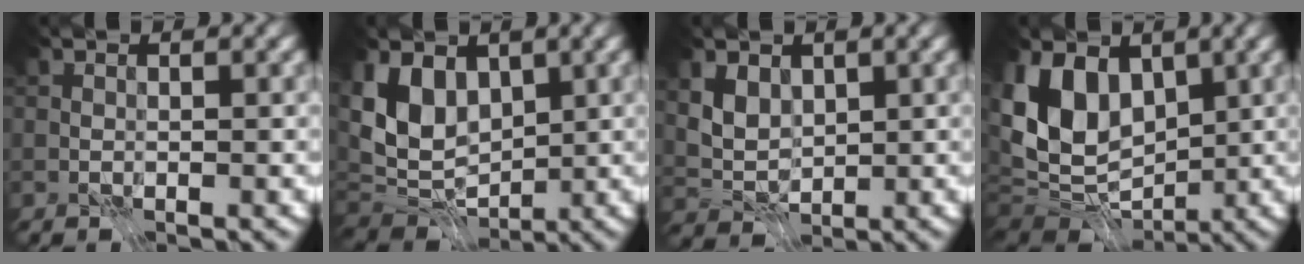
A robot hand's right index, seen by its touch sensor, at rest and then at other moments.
{"total": 6.8, "force": [1.5, 4.8, 4.6], "torque": [-0.094, -0.011, 0.021]}
{"total": 3.1, "force": [1.2, 2.2, 1.7], "torque": [-0.046, -0.014, 0.029]}
{"total": 10.0, "force": [1.2, 7.2, 6.8], "torque": [-0.138, -0.004, 0.013]}